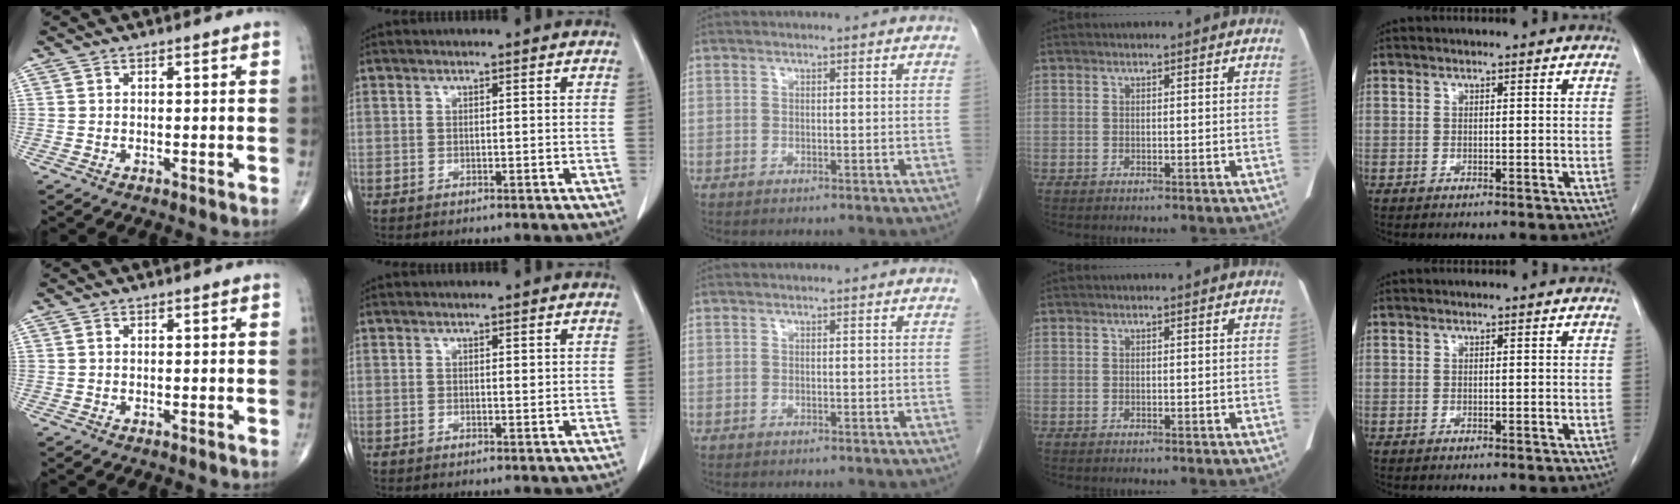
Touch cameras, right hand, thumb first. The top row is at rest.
{"index": {"total": 0.7, "force": [0.2, 0.2, 0.7], "torque": [-0.010, -0.001, 0.002]}}